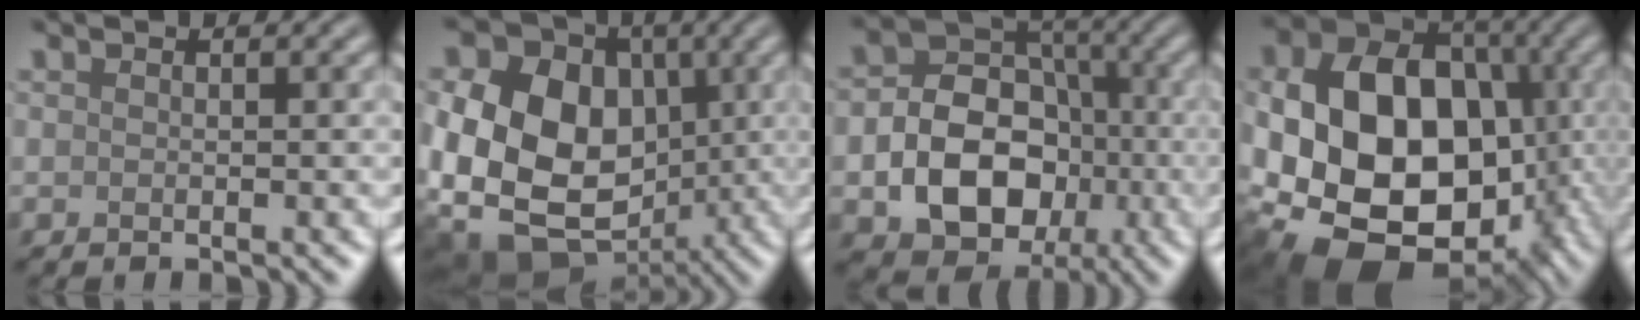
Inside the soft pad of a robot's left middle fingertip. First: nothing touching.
{"total": 17.3, "force": [-1.4, 13.9, 10.2], "torque": [-0.202, -0.002, -0.052]}
{"total": 9.4, "force": [-2.5, 7.1, 5.6], "torque": [-0.092, -0.009, -0.045]}
{"total": 16.5, "force": [-2.8, 11.9, 11.2], "torque": [-0.189, -0.006, -0.051]}